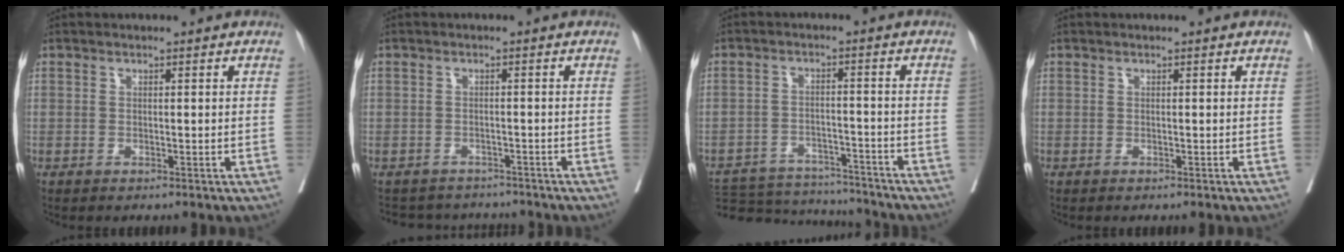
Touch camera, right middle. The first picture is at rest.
{"total": 6.7, "force": [-6.0, 3.0, 0.1], "torque": [0.006, 0.011, -0.080]}
{"total": 14.6, "force": [-13.7, 4.0, 3.1], "torque": [-0.053, 0.009, -0.193]}
{"total": 0.0}